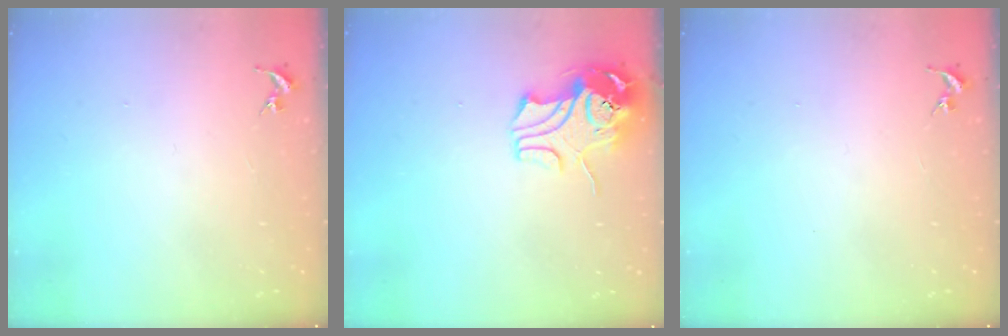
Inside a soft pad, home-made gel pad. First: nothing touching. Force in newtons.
{"total": 10.8, "press": 10.6, "slide": 1.6}
{"total": 0.0}